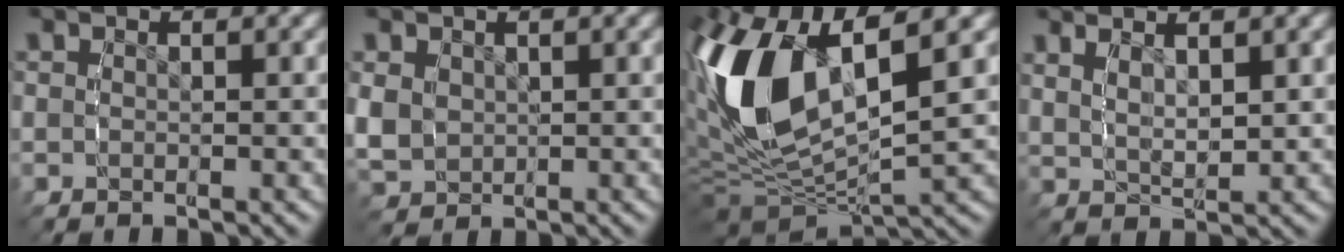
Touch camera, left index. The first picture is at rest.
{"total": 4.6, "force": [-0.2, 4.3, 1.7], "torque": [-0.068, -0.023, 0.006]}
{"total": 12.4, "force": [0.7, 7.4, 9.9], "torque": [-0.236, -0.027, 0.017]}
{"total": 4.9, "force": [1.5, 3.3, 3.3], "torque": [-0.063, 0.003, 0.016]}